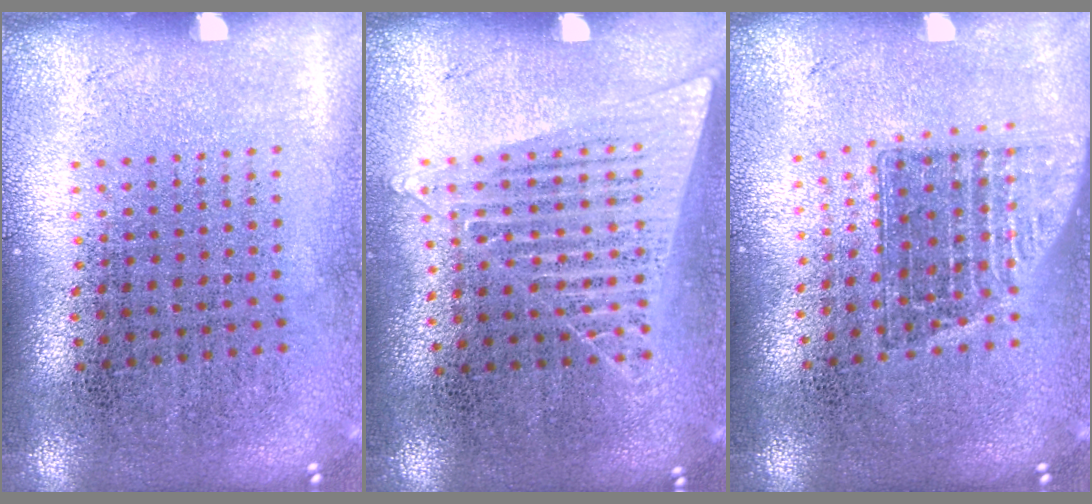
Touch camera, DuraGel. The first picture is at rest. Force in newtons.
{"total": 1.1, "press": 1.0, "slide": 0.5}
{"total": 1.4, "press": 1.1, "slide": 0.9}